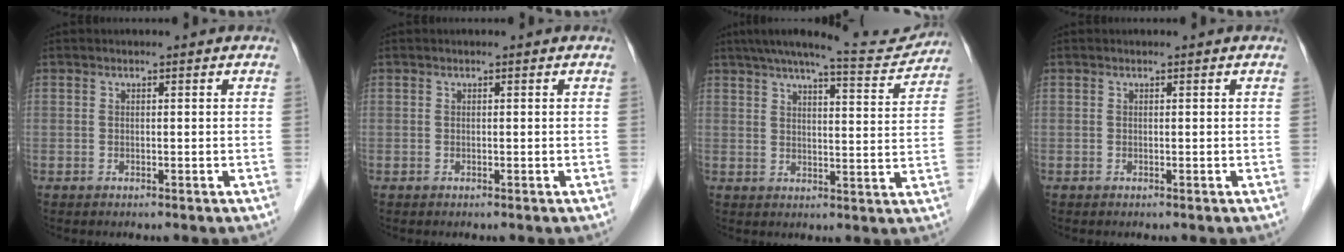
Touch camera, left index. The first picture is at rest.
{"total": 0.0}
{"total": 13.5, "force": [12.3, 1.0, 5.3], "torque": [-0.076, -0.004, 0.158]}
{"total": 0.0}